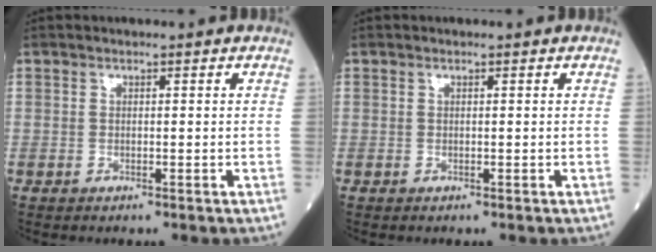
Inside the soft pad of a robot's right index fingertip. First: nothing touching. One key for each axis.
{"total": 0.0}